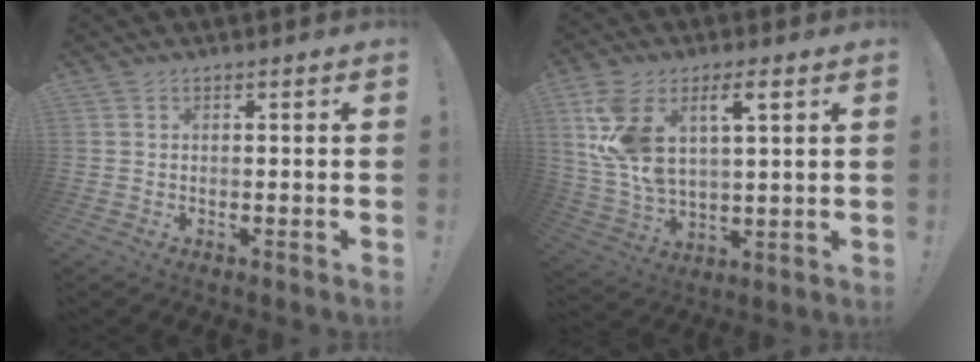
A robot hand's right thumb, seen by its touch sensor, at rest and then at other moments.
{"total": 13.4, "force": [5.8, 6.9, 10.0], "torque": [-0.217, -0.019, 0.104]}